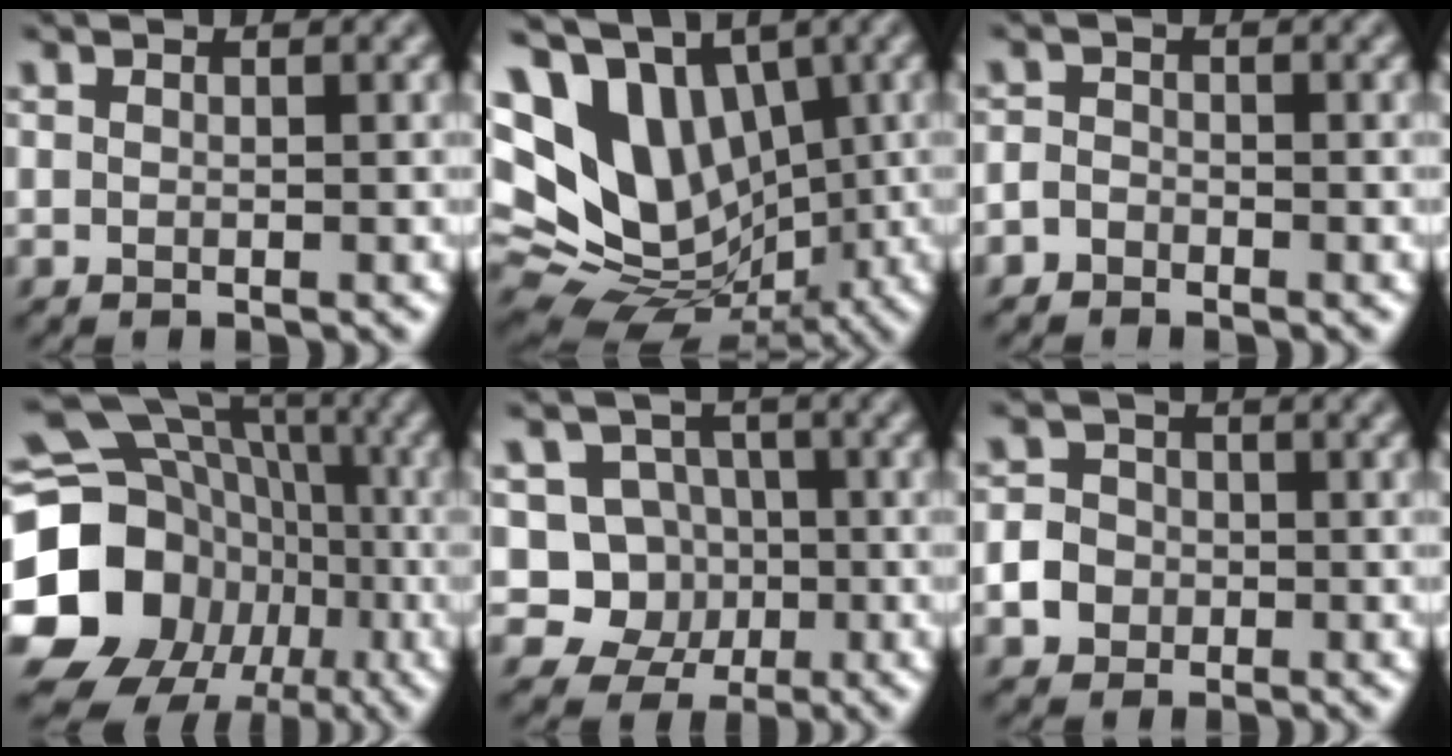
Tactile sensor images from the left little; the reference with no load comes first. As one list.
[{"total": 13.3, "force": [2.7, 9.9, 8.4], "torque": [-0.162, 0.002, 0.059]}, {"total": 1.3, "force": [-1.0, 0.9, 0.2], "torque": [0.008, 0.002, -0.023]}, {"total": 22.1, "force": [-5.2, 19.5, 8.8], "torque": [-0.178, -0.020, -0.120]}, {"total": 5.0, "force": [-0.4, 4.7, 1.7], "torque": [-0.004, -0.003, -0.030]}, {"total": 2.9, "force": [-0.9, 2.6, 1.0], "torque": [-0.006, 0.000, -0.023]}]